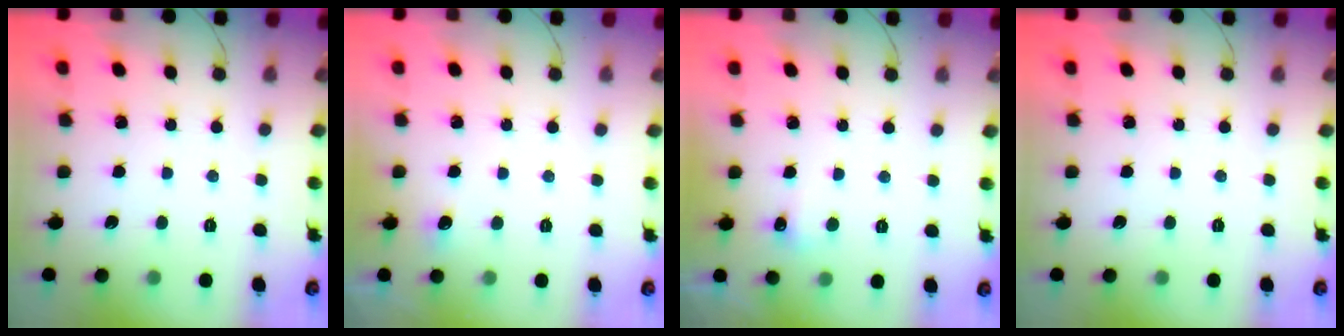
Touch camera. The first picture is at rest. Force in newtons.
{"total": 3.2, "press": 2.9, "slide": 1.4}
{"total": 4.3, "press": 4.2, "slide": 1.0}
{"total": 0.0}